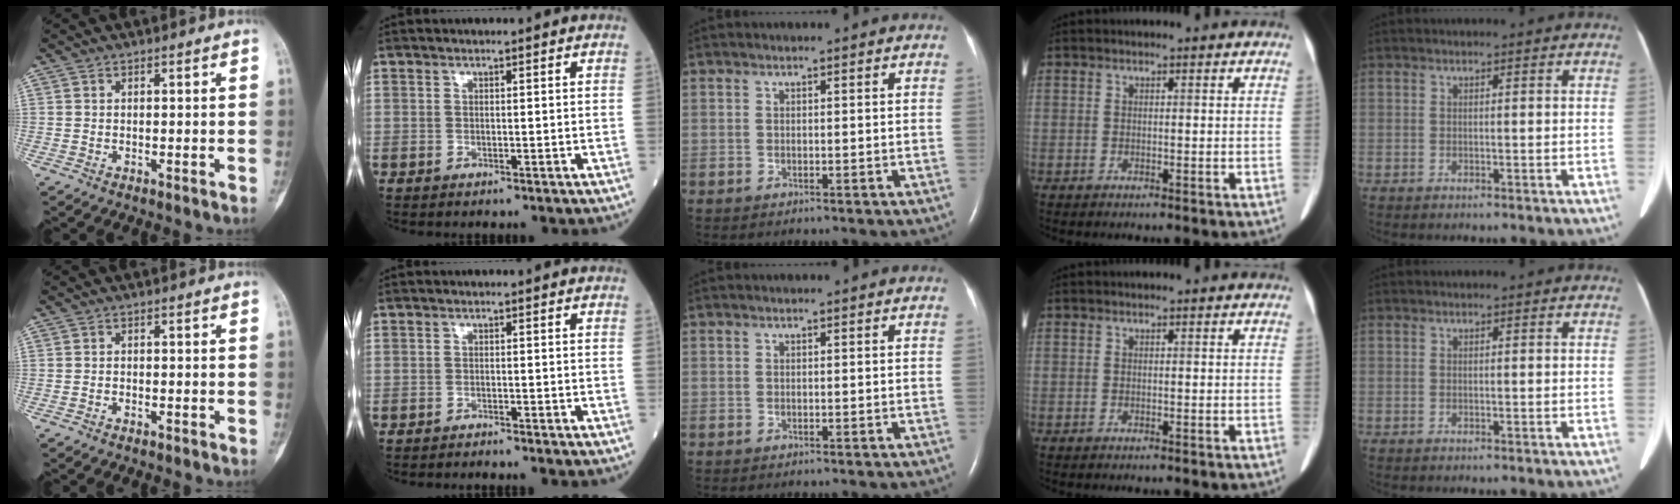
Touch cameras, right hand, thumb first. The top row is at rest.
{"thumb": {"total": 0.7, "force": [-0.6, 0.3, 0.3], "torque": [-0.011, 0.006, -0.009]}, "index": {"total": 1.9, "force": [-1.9, -0.2, 0.4], "torque": [-0.005, 0.000, -0.025]}}